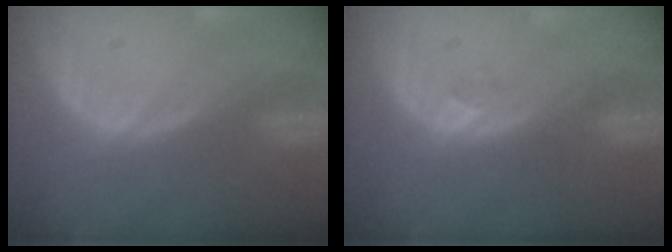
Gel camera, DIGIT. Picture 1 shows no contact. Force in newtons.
{"total": 2.3, "press": 2.0, "slide": 1.1}